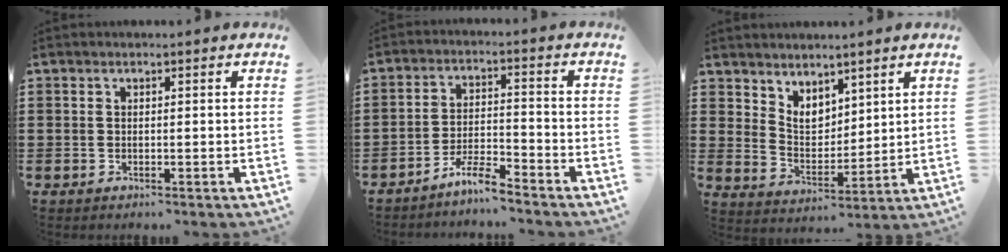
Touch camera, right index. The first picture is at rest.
{"total": 4.7, "force": [-4.3, 0.3, 1.8], "torque": [-0.049, 0.002, -0.088]}
{"total": 5.2, "force": [4.3, 2.8, 1.3], "torque": [-0.043, -0.013, 0.081]}